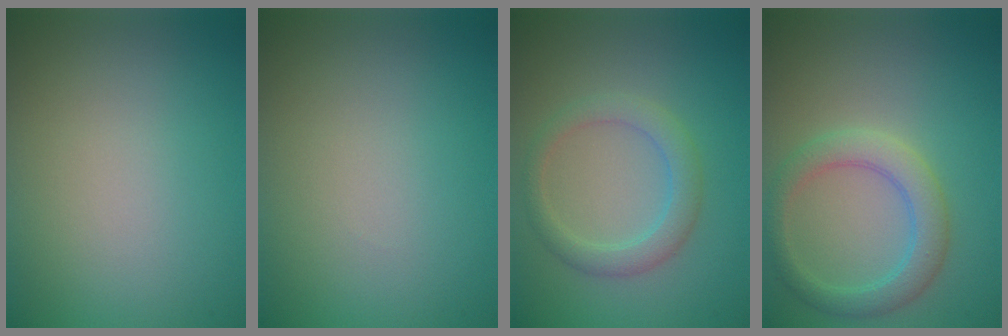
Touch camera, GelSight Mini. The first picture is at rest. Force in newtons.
{"total": 0.0}
{"total": 2.8, "press": 2.8, "slide": 0.2}
{"total": 3.6, "press": 3.6, "slide": 0.2}